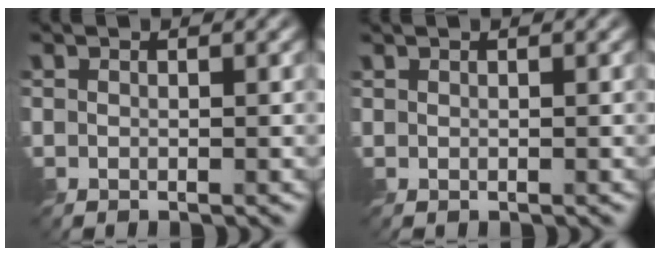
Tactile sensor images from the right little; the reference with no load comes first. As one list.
[{"total": 0.0}]